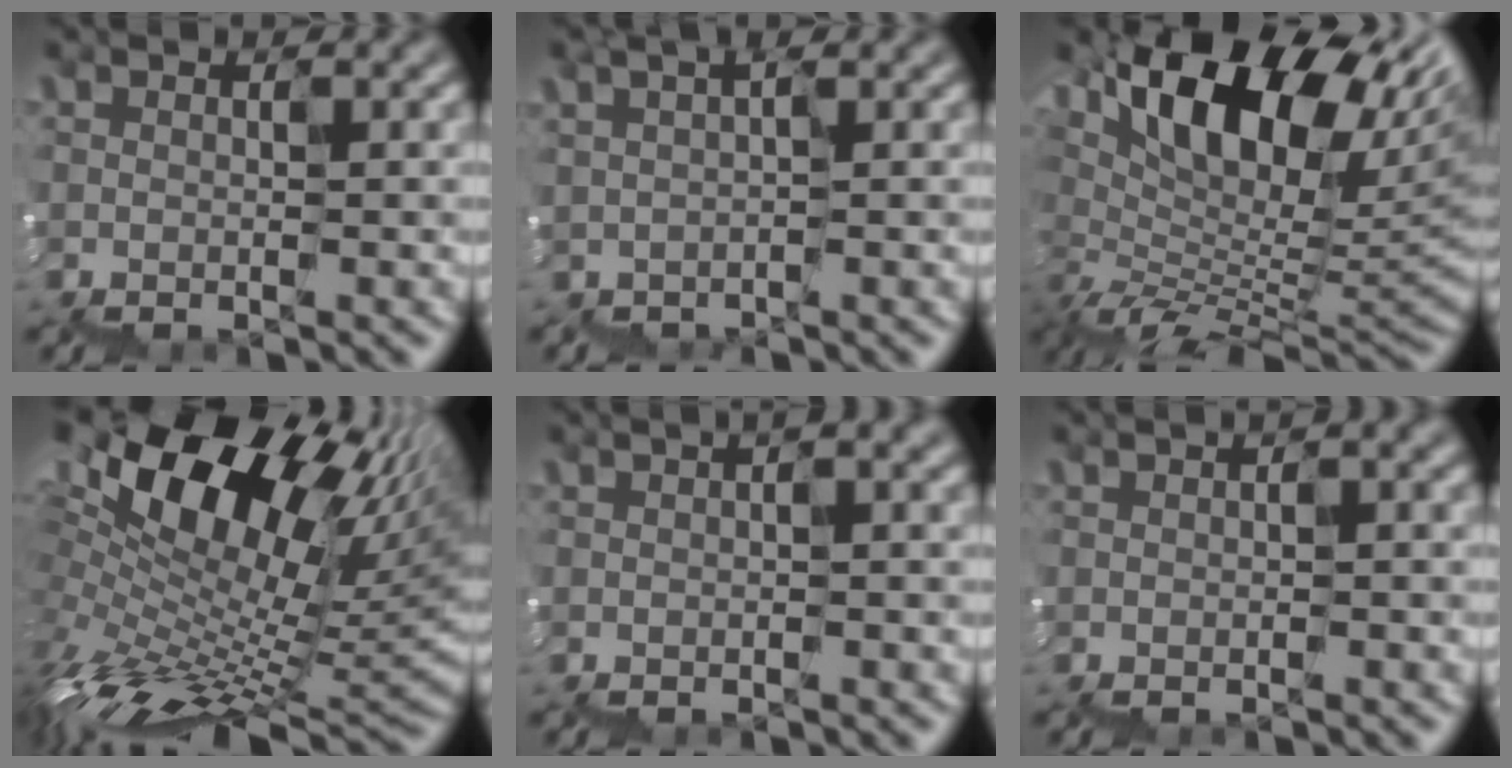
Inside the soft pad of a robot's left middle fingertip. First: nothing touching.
{"total": 1.2, "force": [0.4, 0.3, 1.1], "torque": [-0.014, 0.008, 0.004]}
{"total": 12.0, "force": [4.5, 6.7, 8.9], "torque": [-0.142, 0.017, 0.084]}
{"total": 14.1, "force": [3.2, 7.9, 11.3], "torque": [-0.191, 0.027, 0.076]}
{"total": 1.9, "force": [0.1, 0.6, 1.8], "torque": [-0.016, 0.007, 0.005]}
{"total": 1.8, "force": [-0.2, 0.7, 1.7], "torque": [-0.015, 0.002, 0.003]}